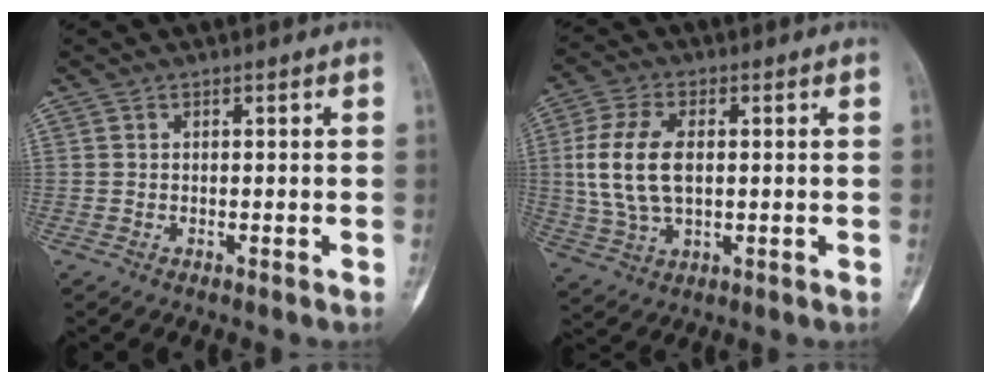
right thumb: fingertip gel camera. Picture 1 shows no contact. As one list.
[{"total": 12.0, "force": [0.9, 6.9, 9.8], "torque": [-0.204, 0.006, 0.020]}]